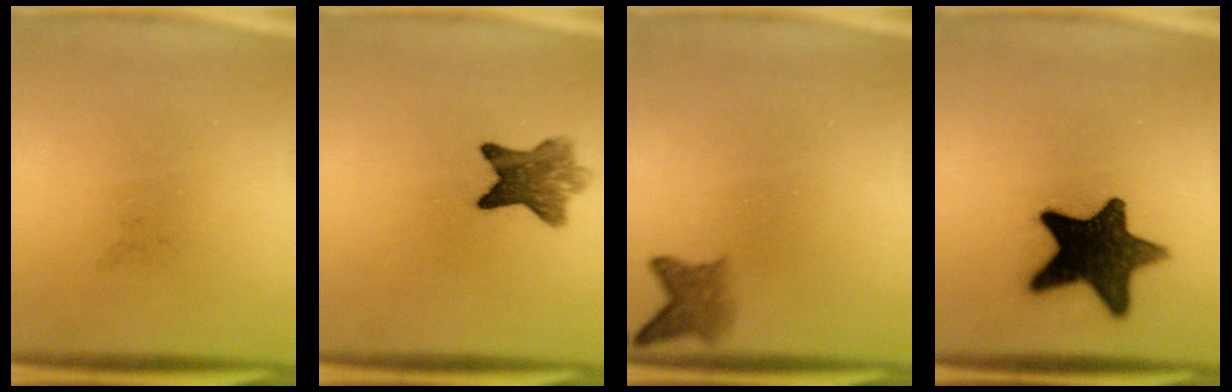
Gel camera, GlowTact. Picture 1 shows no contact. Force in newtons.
{"total": 7.0}
{"total": 2.9}
{"total": 15.6}